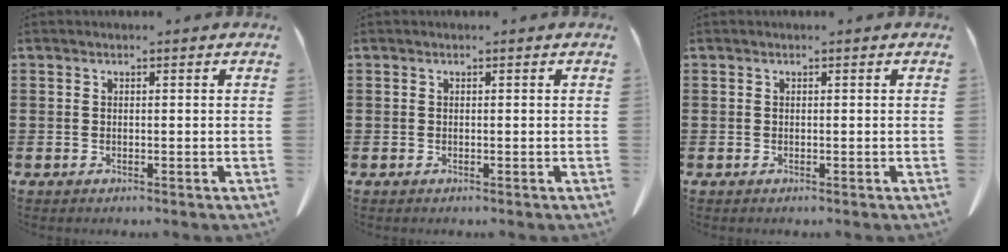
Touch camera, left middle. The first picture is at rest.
{"total": 0.0}
{"total": 0.0}